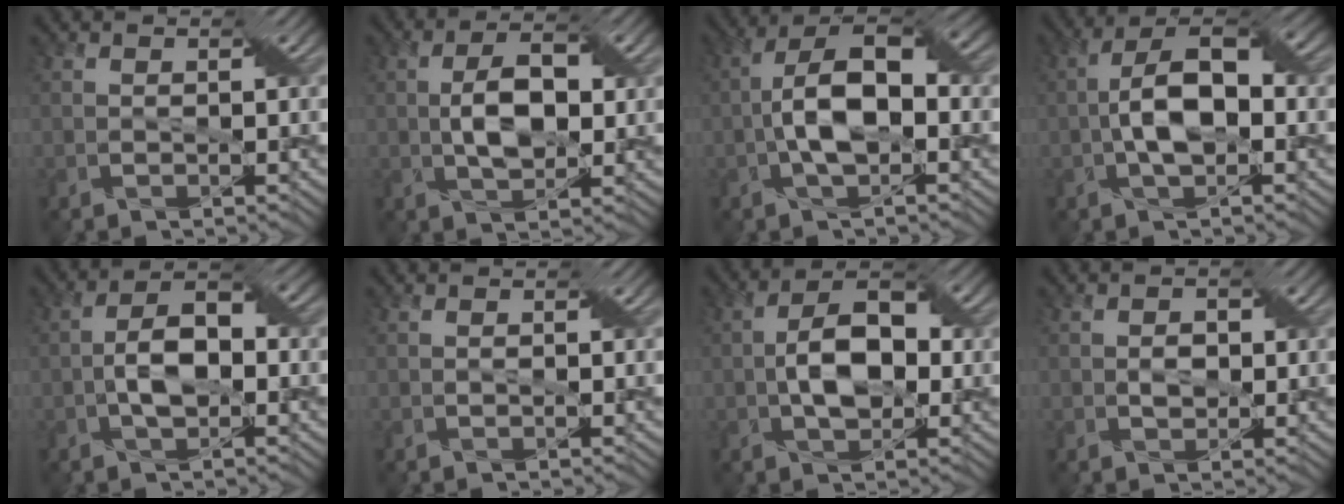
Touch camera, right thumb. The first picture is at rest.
{"total": 5.3, "force": [0.4, 2.6, 4.5], "torque": [-0.084, 0.003, 0.004]}
{"total": 8.3, "force": [-0.9, 4.0, 7.3], "torque": [-0.138, 0.013, -0.018]}
{"total": 7.7, "force": [-0.7, 3.7, 6.7], "torque": [-0.127, 0.012, -0.016]}
{"total": 5.8, "force": [-1.0, 3.1, 4.9], "torque": [-0.085, 0.011, -0.019]}
{"total": 0.0}
{"total": 6.6, "force": [-0.4, 3.9, 5.3], "torque": [-0.097, 0.009, -0.011]}
{"total": 1.5, "force": [0.1, 1.3, 0.8], "torque": [-0.014, -0.004, 0.004]}